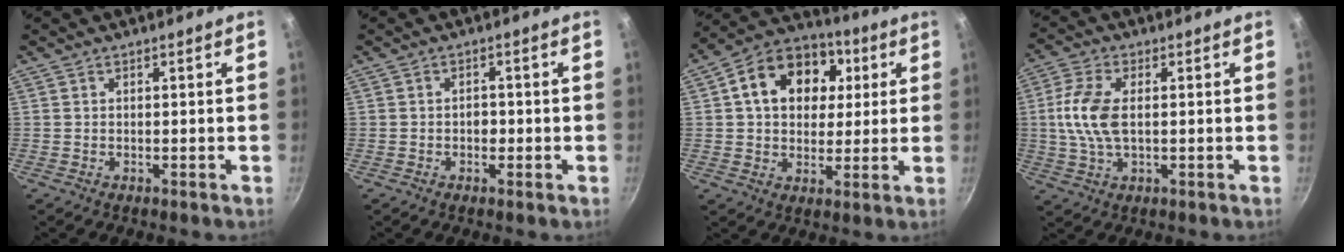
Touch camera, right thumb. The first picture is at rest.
{"total": 2.4, "force": [-0.6, 1.7, 1.5], "torque": [-0.013, 0.007, -0.010]}
{"total": 17.0, "force": [4.3, 12.7, 10.4], "torque": [-0.148, 0.021, 0.055]}
{"total": 9.1, "force": [0.5, 4.8, 7.7], "torque": [-0.162, 0.009, 0.003]}